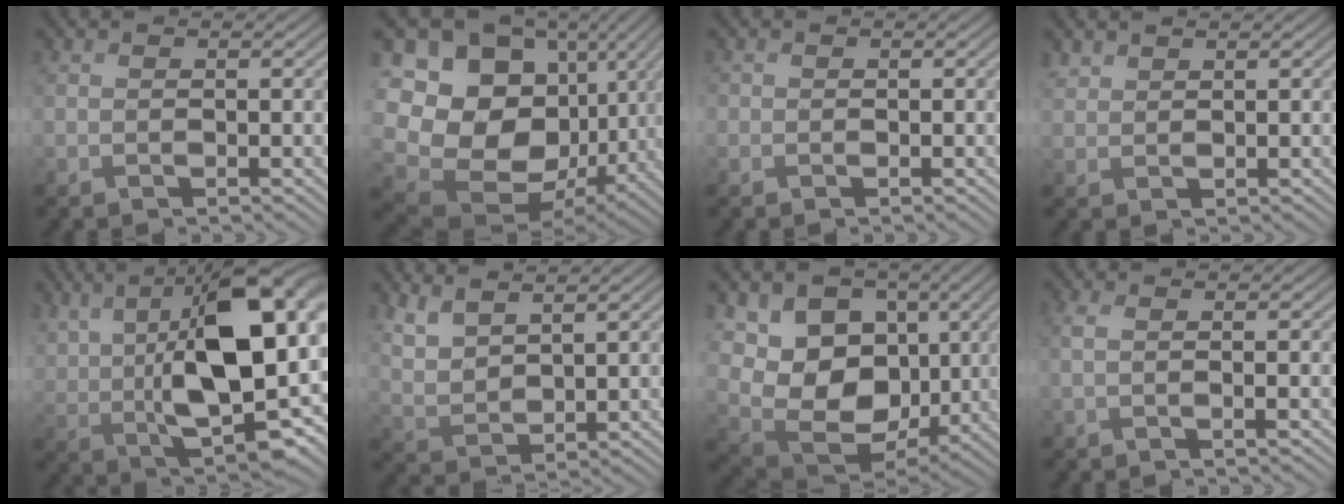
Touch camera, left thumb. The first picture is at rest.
{"total": 17.0, "force": [1.8, 13.6, 10.0], "torque": [-0.238, -0.016, 0.058]}
{"total": 0.8, "force": [-0.2, 0.8, 0.0], "torque": [0.006, -0.001, -0.008]}
{"total": 2.0, "force": [1.9, 0.5, 0.0], "torque": [-0.002, 0.004, 0.045]}
{"total": 17.0, "force": [3.3, 8.1, 14.5], "torque": [-0.256, -0.001, 0.068]}
{"total": 5.5, "force": [4.5, 1.6, 2.6], "torque": [-0.061, -0.001, 0.101]}
{"total": 15.3, "force": [3.5, 11.7, 9.2], "torque": [-0.215, 0.005, 0.077]}
{"total": 1.4, "force": [0.3, -0.2, 1.4], "torque": [-0.030, 0.002, 0.001]}